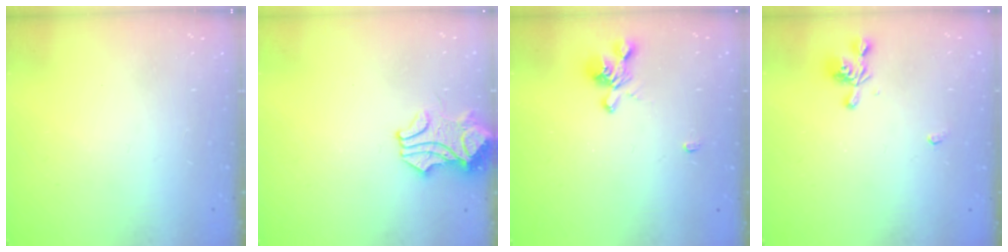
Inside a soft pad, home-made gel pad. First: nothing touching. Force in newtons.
{"total": 1.8, "press": 1.6, "slide": 0.8}
{"total": 1.3, "press": 0.7, "slide": 1.1}
{"total": 2.6, "press": 2.5, "slide": 0.4}